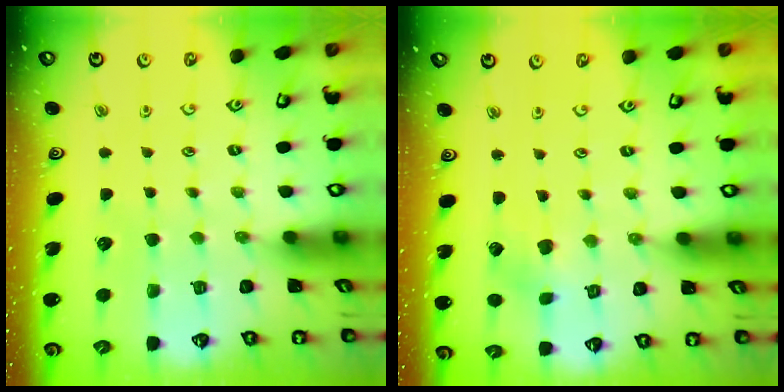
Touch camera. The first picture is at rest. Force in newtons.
{"total": 2.3, "press": 2.2, "slide": 0.4}